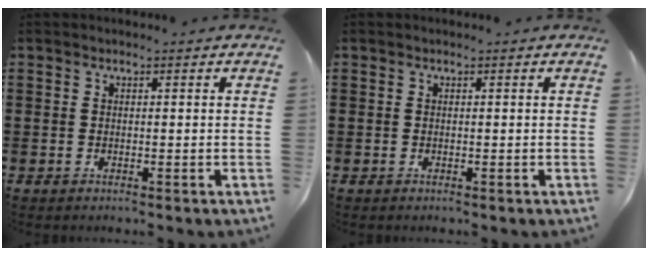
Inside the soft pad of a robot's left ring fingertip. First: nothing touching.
{"total": 0.0}